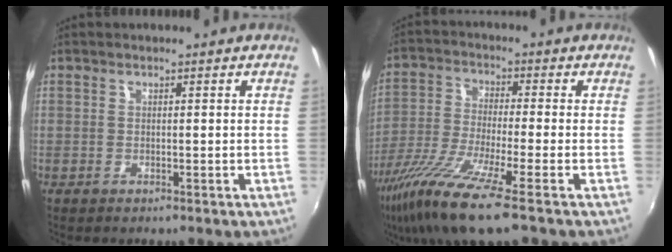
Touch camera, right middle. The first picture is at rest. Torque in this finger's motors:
{"motor_torque": [1.25, -0.89, 0.62, 0.21]}